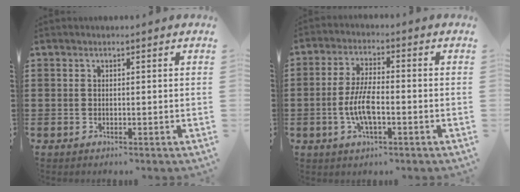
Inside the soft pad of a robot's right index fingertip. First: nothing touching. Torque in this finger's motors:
{"motor_torque": [0.49, 1.65, 0.21, 0.12]}